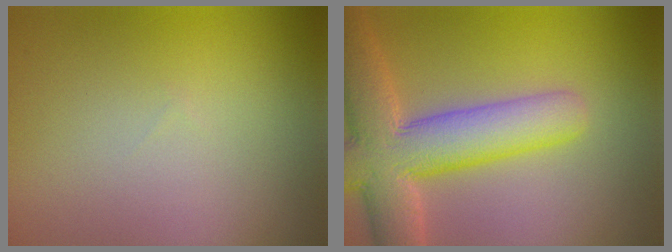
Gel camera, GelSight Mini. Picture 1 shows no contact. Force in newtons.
{"total": 9.1, "press": 9.1, "slide": 0.4}